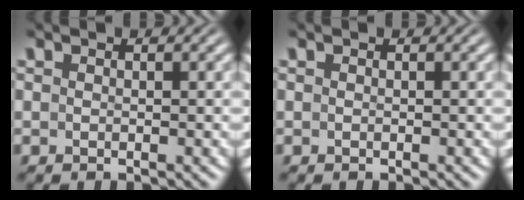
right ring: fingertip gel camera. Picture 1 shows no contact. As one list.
[{"total": 1.1, "force": [-0.3, -1.0, -0.3], "torque": [0.012, -0.010, 0.005]}]